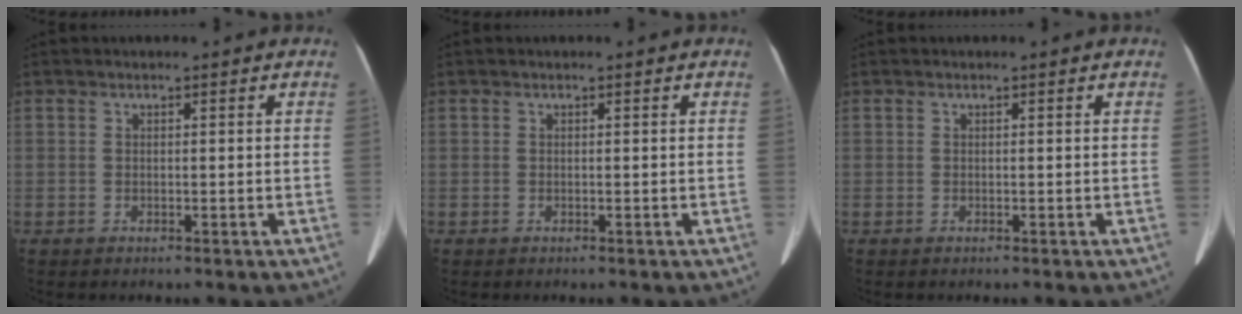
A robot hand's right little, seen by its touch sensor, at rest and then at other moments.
{"total": 0.0}
{"total": 0.0}